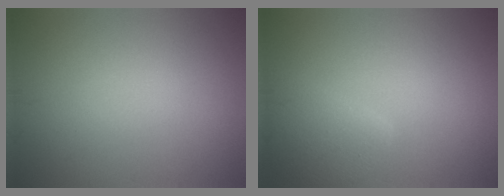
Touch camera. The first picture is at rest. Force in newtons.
{"total": 2.9, "press": 2.9, "slide": 0.1}